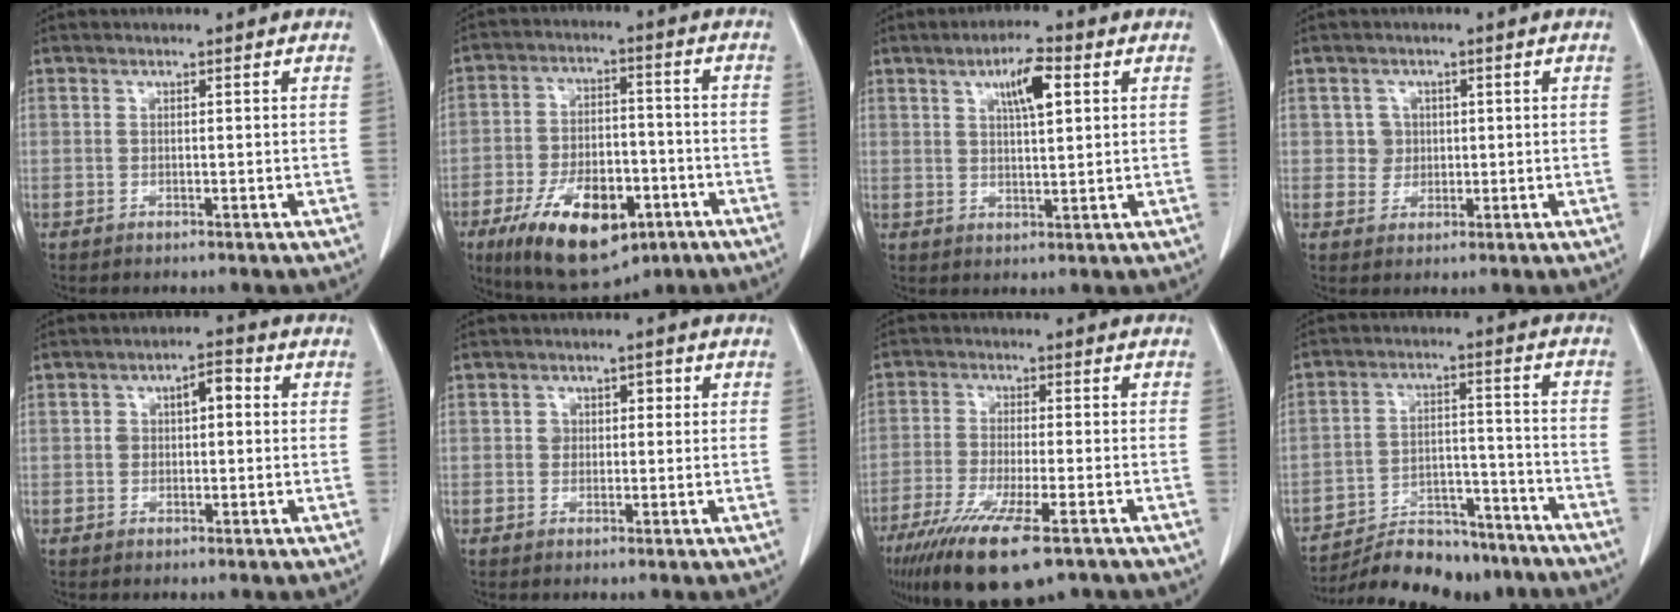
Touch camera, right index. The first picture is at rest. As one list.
[{"total": 16.5, "force": [-8.5, 7.6, 11.9], "torque": [-0.207, 0.000, -0.128]}, {"total": 6.2, "force": [2.5, 1.3, 5.5], "torque": [-0.094, 0.006, 0.041]}, {"total": 2.9, "force": [0.5, 2.9, 0.0], "torque": [0.008, 0.007, 0.009]}, {"total": 4.4, "force": [0.8, 2.4, 3.6], "torque": [-0.056, 0.025, 0.013]}, {"total": 2.7, "force": [0.5, 2.2, 1.5], "torque": [-0.020, 0.014, 0.007]}, {"total": 14.9, "force": [-9.9, 2.8, 10.8], "torque": [-0.188, -0.040, -0.159]}, {"total": 15.0, "force": [-13.7, 4.7, 3.9], "torque": [-0.052, 0.034, -0.201]}]